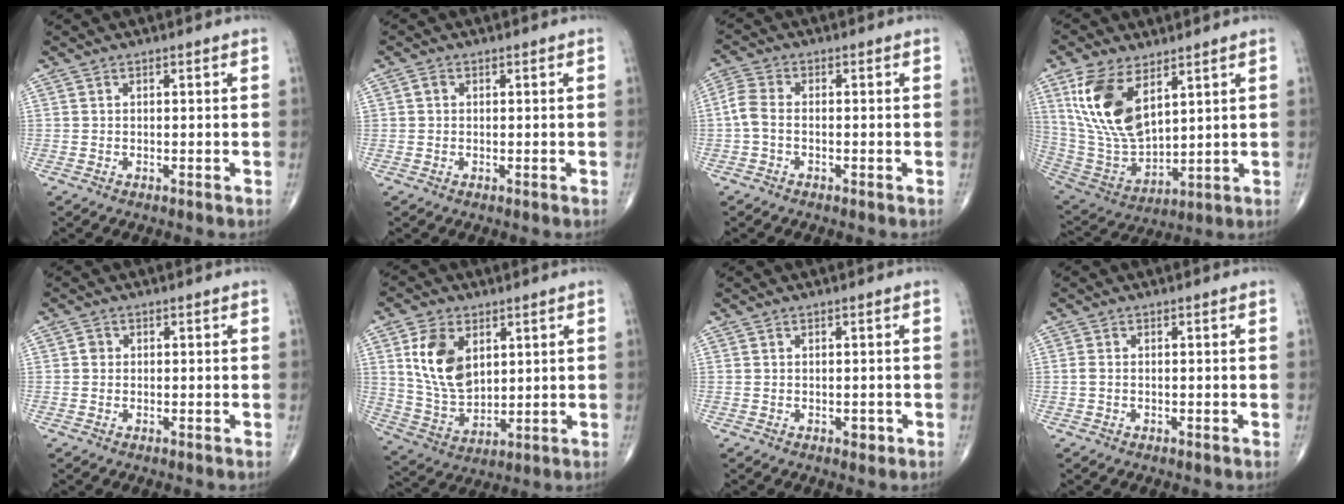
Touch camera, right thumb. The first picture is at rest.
{"total": 1.0, "force": [0.1, 0.9, 0.5], "torque": [-0.007, 0.003, 0.001]}
{"total": 3.9, "force": [-0.8, 2.4, 3.0], "torque": [-0.073, 0.012, -0.026]}
{"total": 16.7, "force": [7.4, 8.5, 12.4], "torque": [-0.235, -0.030, 0.158]}
{"total": 1.1, "force": [0.0, 1.0, 0.4], "torque": [-0.002, 0.002, -0.001]}
{"total": 12.2, "force": [3.9, 7.8, 8.5], "torque": [-0.143, -0.021, 0.083]}
{"total": 1.2, "force": [-0.4, 0.8, 0.7], "torque": [-0.003, 0.000, -0.004]}
{"total": 0.9, "force": [-0.1, 0.6, 0.6], "torque": [-0.018, -0.001, -0.005]}